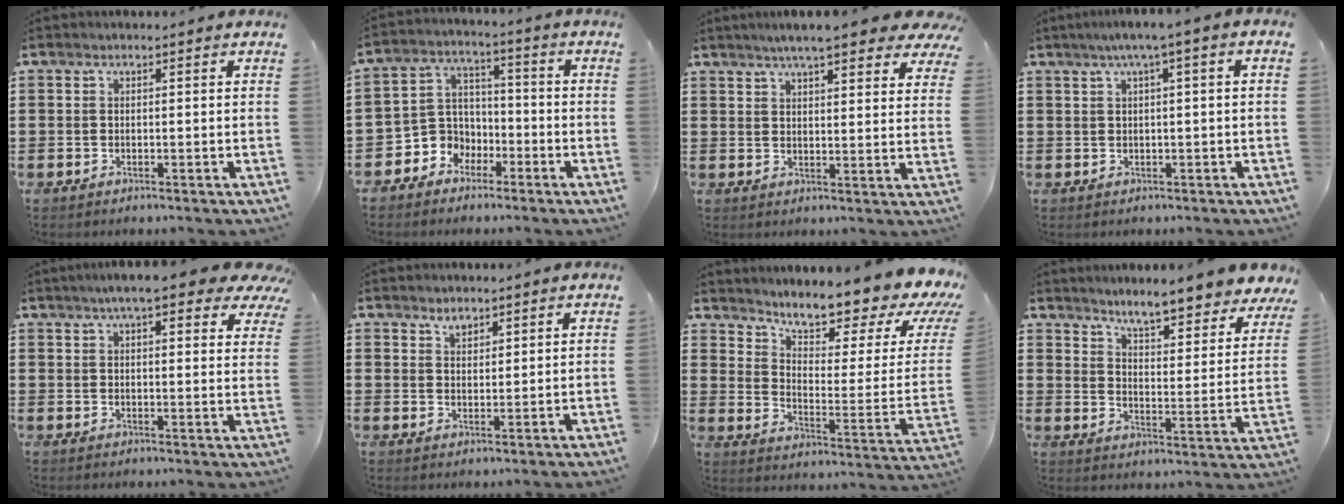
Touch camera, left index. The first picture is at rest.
{"total": 5.8, "force": [-3.2, 4.8, 0.3], "torque": [-0.033, 0.007, -0.067]}
{"total": 7.0, "force": [5.8, 0.8, 3.7], "torque": [-0.073, -0.016, 0.101]}
{"total": 2.6, "force": [0.1, 0.1, 2.6], "torque": [-0.047, 0.001, 0.000]}
{"total": 7.3, "force": [5.7, 1.1, 4.5], "torque": [-0.085, -0.010, 0.098]}
{"total": 2.2, "force": [1.9, 1.0, 0.5], "torque": [-0.015, 0.002, 0.036]}
{"total": 9.3, "force": [8.3, 1.6, 3.8], "torque": [-0.063, -0.085, 0.133]}
{"total": 6.3, "force": [6.0, -0.5, 1.9], "torque": [-0.057, -0.053, 0.099]}